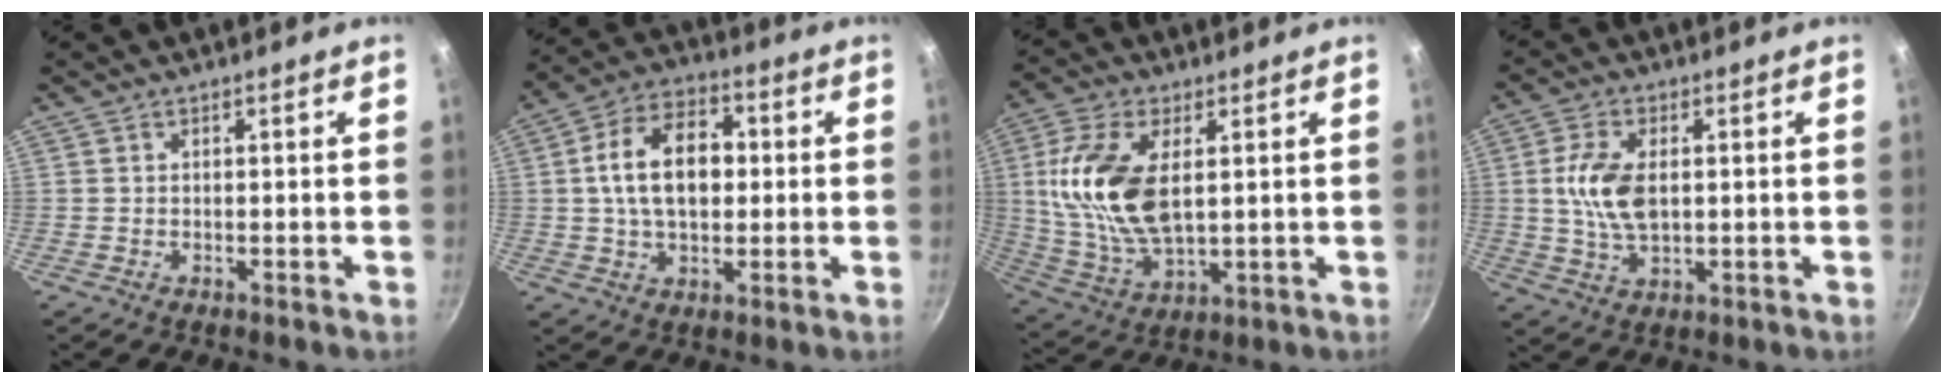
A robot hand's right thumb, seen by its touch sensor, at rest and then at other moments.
{"total": 14.5, "force": [1.3, 9.3, 11.0], "torque": [-0.157, 0.023, 0.011]}
{"total": 16.5, "force": [3.0, 8.7, 13.8], "torque": [-0.267, -0.009, 0.064]}
{"total": 9.4, "force": [1.1, 5.3, 7.7], "torque": [-0.145, -0.001, 0.020]}